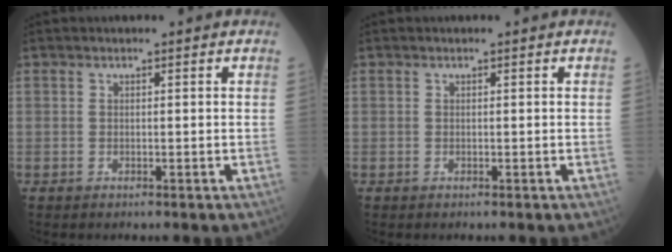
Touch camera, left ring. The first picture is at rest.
{"total": 0.0}